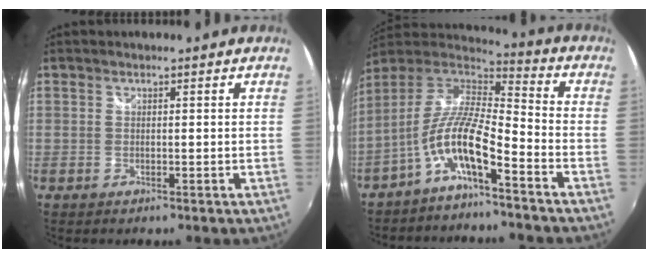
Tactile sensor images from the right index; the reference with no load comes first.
{"total": 11.5, "force": [-6.3, 2.1, 9.4], "torque": [-0.188, 0.006, -0.125]}